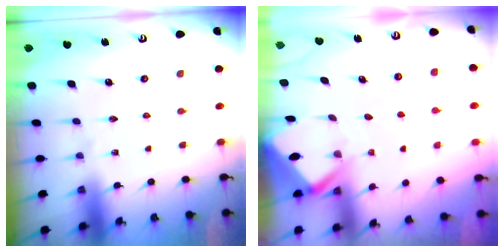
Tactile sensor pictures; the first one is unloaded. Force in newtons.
{"total": 3.2, "press": 3.2, "slide": 0.3}